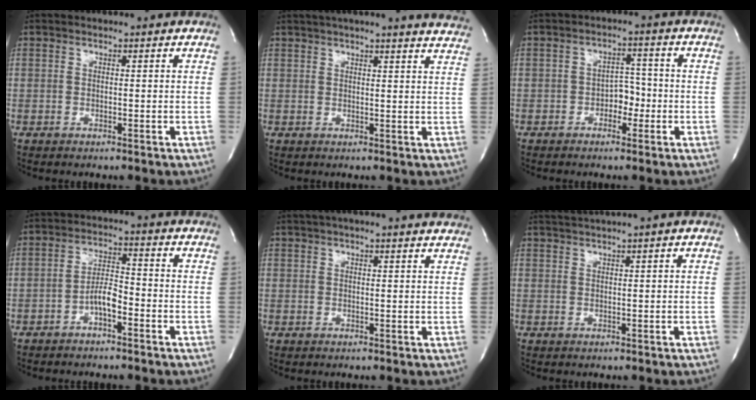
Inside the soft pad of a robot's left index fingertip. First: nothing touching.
{"total": 18.1, "force": [16.6, 0.5, 7.2], "torque": [-0.107, -0.015, 0.193]}
{"total": 3.6, "force": [-1.4, 2.2, 2.4], "torque": [-0.030, 0.010, -0.027]}
{"total": 4.2, "force": [-2.2, 1.1, 3.4], "torque": [-0.065, 0.012, -0.041]}
{"total": 13.4, "force": [12.1, 0.7, 5.8], "torque": [-0.089, 0.030, 0.148]}
{"total": 2.8, "force": [2.2, -1.1, 1.3], "torque": [-0.031, 0.007, 0.047]}